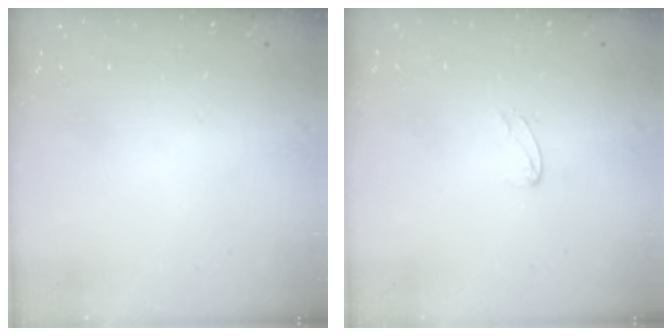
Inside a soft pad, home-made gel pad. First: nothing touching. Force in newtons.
{"total": 3.6, "press": 3.6, "slide": 0.3}